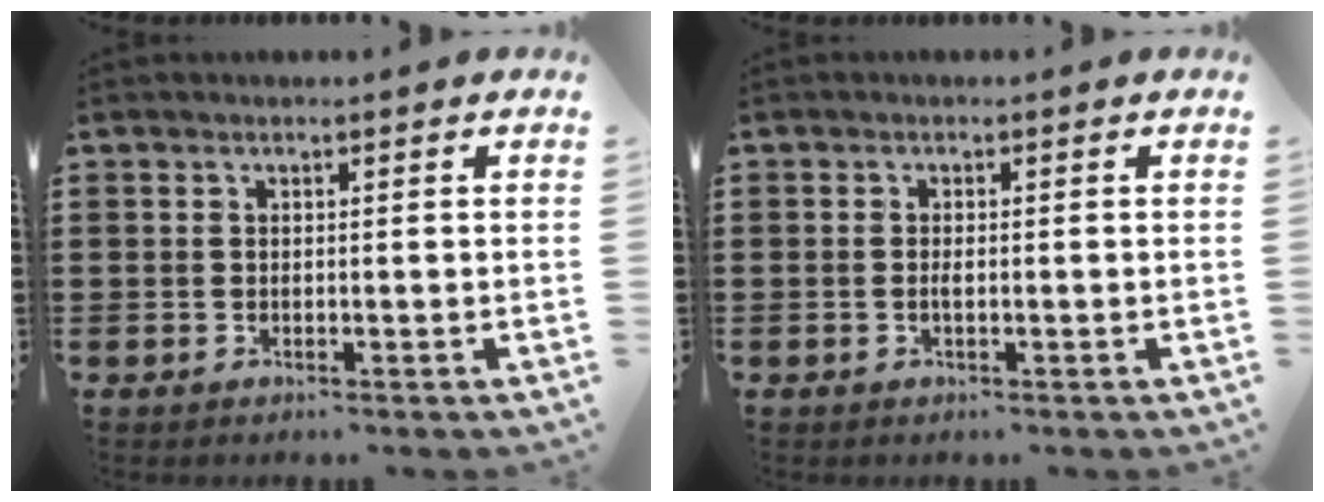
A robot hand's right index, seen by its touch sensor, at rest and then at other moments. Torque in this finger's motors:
{"motor_torque": [2.14, 0.00, 0.20, 0.13]}